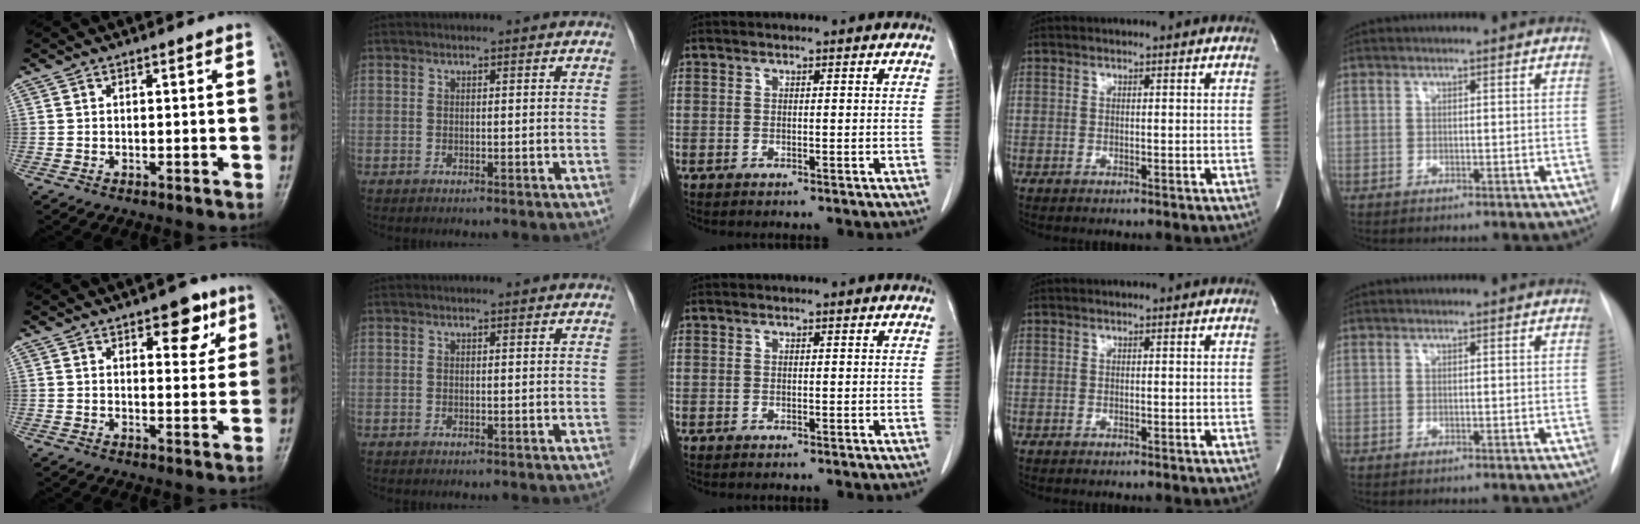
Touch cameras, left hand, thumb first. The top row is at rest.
{"thumb": {"total": 7.1, "force": [3.8, 3.4, 4.9], "torque": [-0.035, -0.017, 0.046]}, "index": {"total": 1.4, "force": [1.4, 0.2, 0.3], "torque": [-0.013, 0.008, 0.013]}}